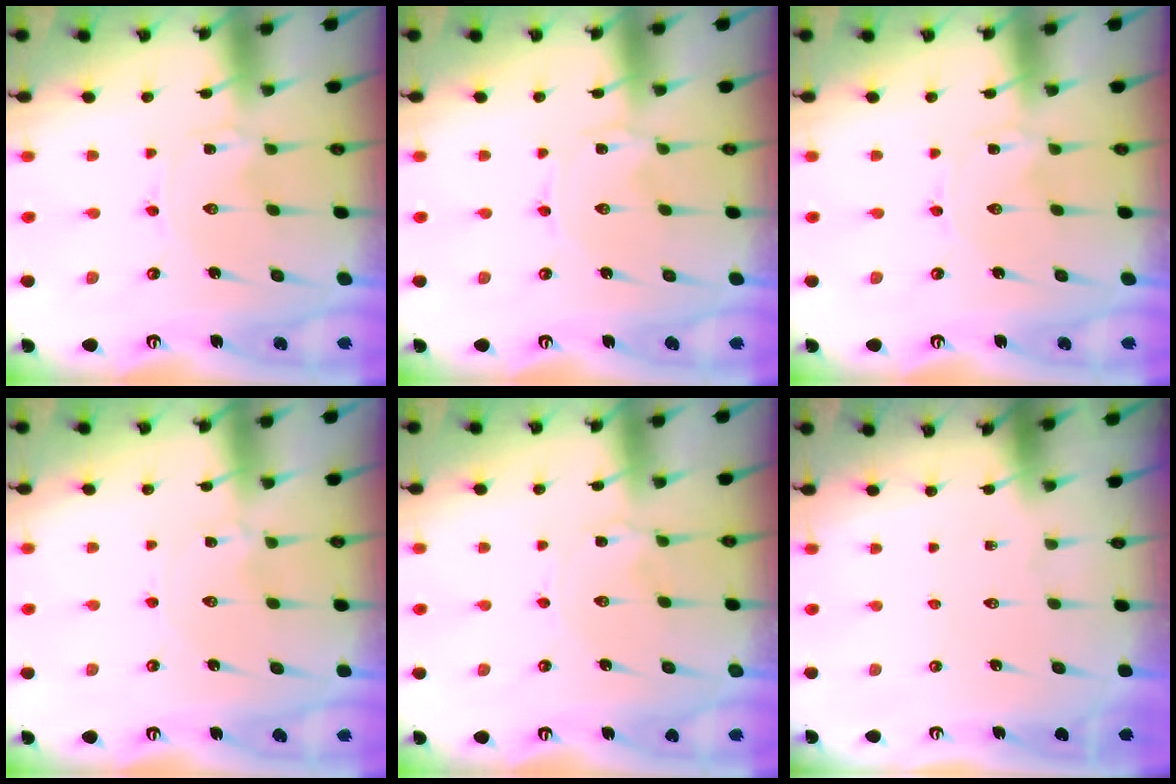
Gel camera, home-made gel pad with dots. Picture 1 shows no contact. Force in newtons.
{"total": 0.0}
{"total": 0.0}
{"total": 0.0}
{"total": 1.8, "press": 1.8, "slide": 0.3}
{"total": 0.0}